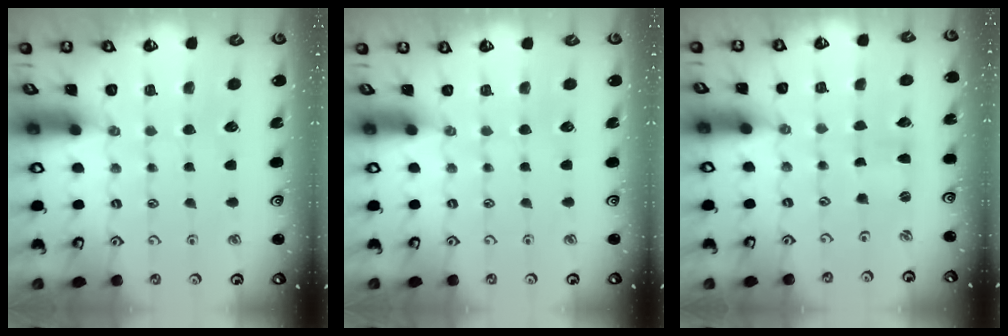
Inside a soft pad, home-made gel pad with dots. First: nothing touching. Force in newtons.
{"total": 0.0}
{"total": 0.7, "press": 0.7, "slide": 0.0}